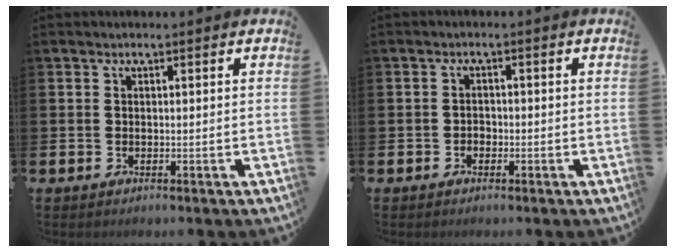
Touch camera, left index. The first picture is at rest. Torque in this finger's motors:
{"motor_torque": [-0.11, -0.07, -0.01, -0.01]}